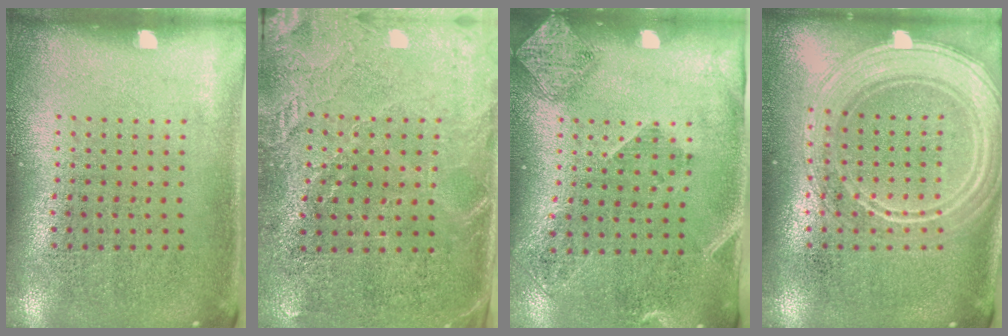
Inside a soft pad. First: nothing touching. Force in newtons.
{"total": 3.0, "press": 2.7, "slide": 1.2}
{"total": 1.7, "press": 1.3, "slide": 1.1}
{"total": 2.5, "press": 2.5, "slide": 0.4}